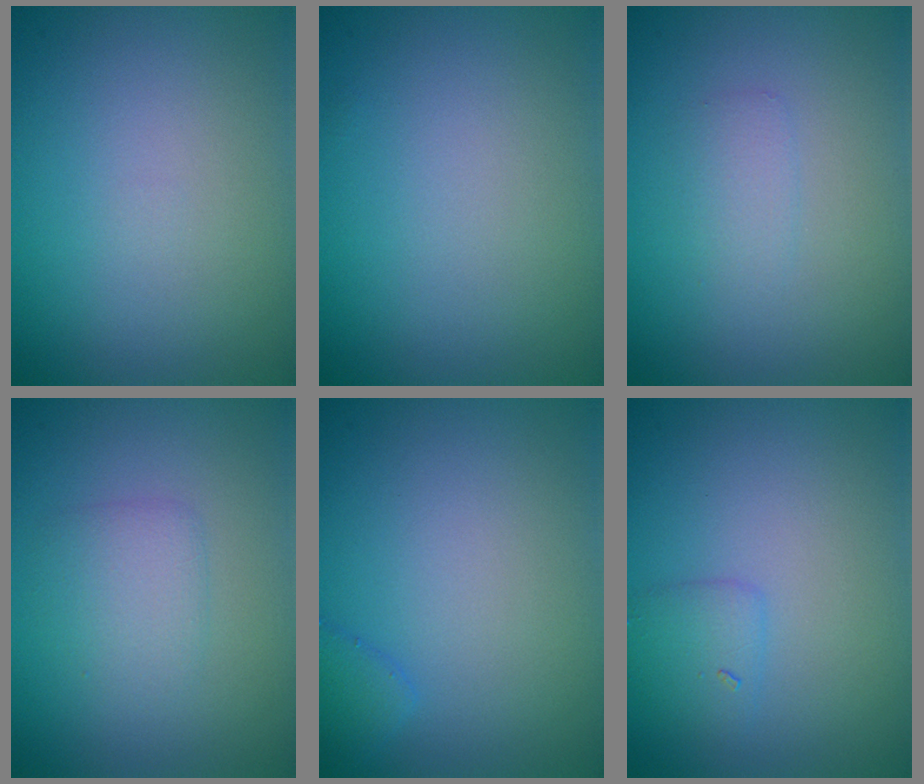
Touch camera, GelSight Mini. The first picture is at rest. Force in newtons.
{"total": 0.0}
{"total": 1.2, "press": 1.2, "slide": 0.0}
{"total": 2.0, "press": 2.0, "slide": 0.2}
{"total": 1.5, "press": 1.5, "slide": 0.1}
{"total": 1.5, "press": 1.5, "slide": 0.1}